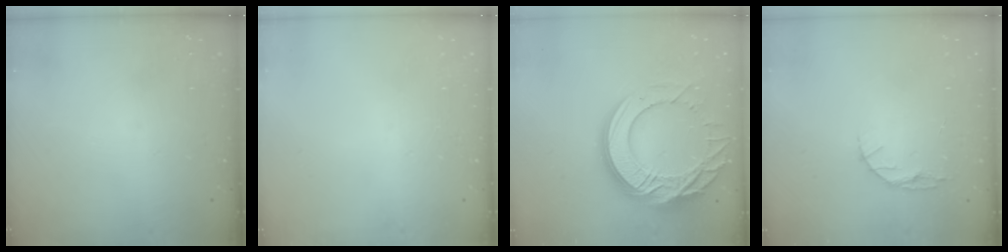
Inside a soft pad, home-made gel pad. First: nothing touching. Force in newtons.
{"total": 0.0}
{"total": 22.6, "press": 22.5, "slide": 2.2}
{"total": 4.4, "press": 4.4, "slide": 0.5}